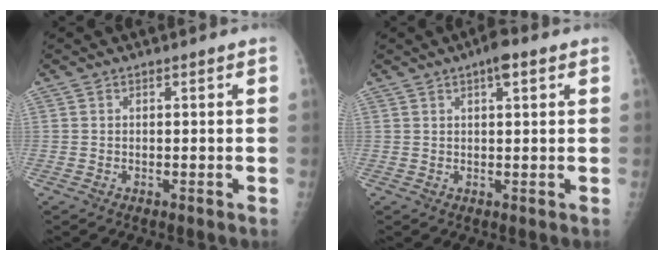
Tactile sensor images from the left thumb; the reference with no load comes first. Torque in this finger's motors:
{"motor_torque": [0.67, 0.50, 0.34, -0.38, 0.02]}